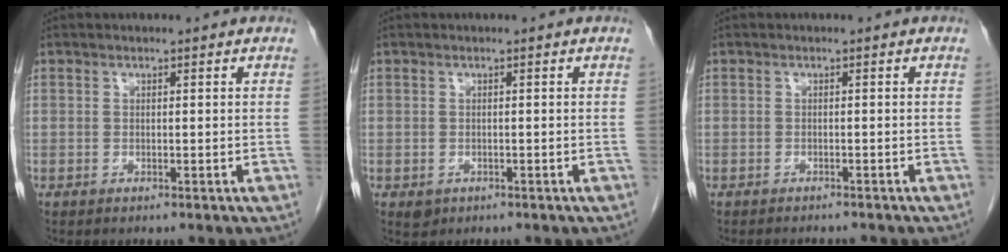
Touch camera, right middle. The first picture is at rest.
{"total": 1.3, "force": [-0.5, 1.1, 0.5], "torque": [-0.008, 0.002, -0.001]}
{"total": 2.9, "force": [-2.8, 0.5, 0.8], "torque": [-0.009, -0.007, -0.035]}